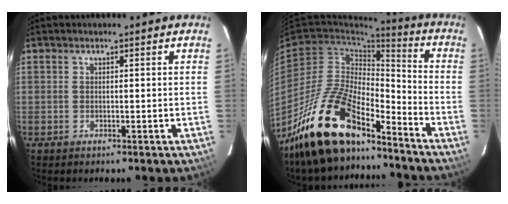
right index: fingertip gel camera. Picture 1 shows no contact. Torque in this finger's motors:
{"motor_torque": [1.07, -1.07, 1.05, 0.21]}